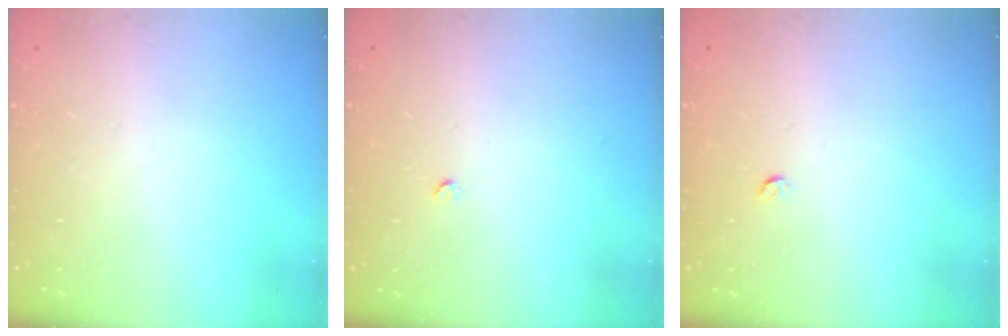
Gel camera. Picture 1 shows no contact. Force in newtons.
{"total": 2.2, "press": 2.2, "slide": 0.3}
{"total": 3.0, "press": 2.9, "slide": 0.4}